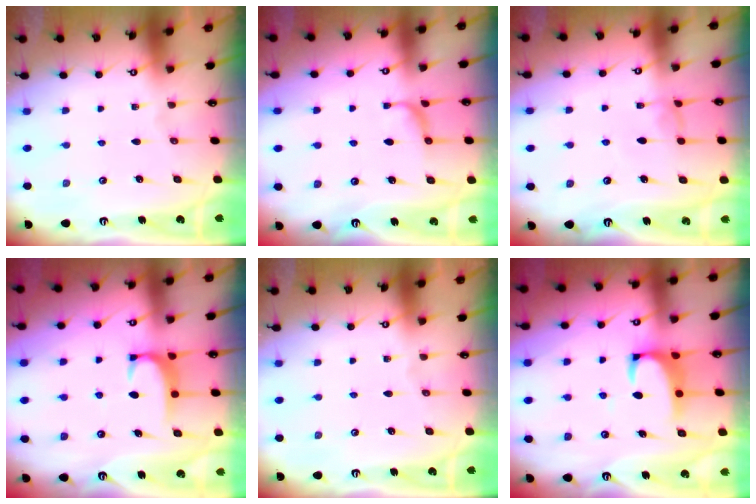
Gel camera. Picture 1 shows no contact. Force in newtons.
{"total": 0.0}
{"total": 1.1, "press": 1.0, "slide": 0.5}
{"total": 1.7, "press": 1.6, "slide": 0.6}
{"total": 0.0}
{"total": 2.1, "press": 1.9, "slide": 0.9}